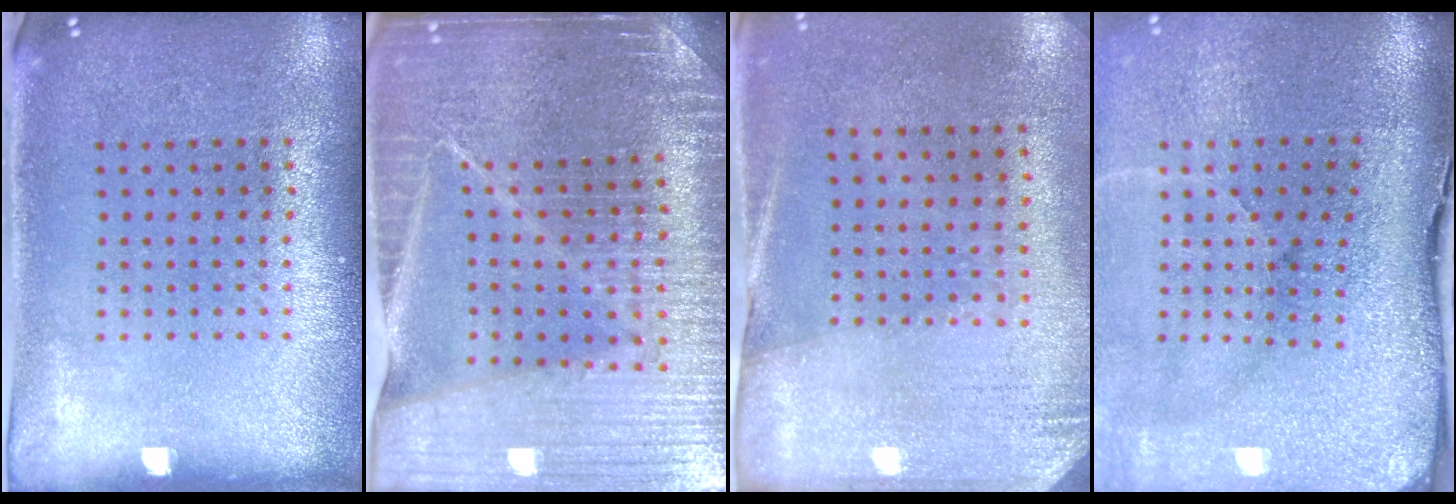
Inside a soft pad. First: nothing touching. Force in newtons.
{"total": 4.7, "press": 4.4, "slide": 1.7}
{"total": 2.6, "press": 2.3, "slide": 1.3}
{"total": 5.0, "press": 3.9, "slide": 3.2}